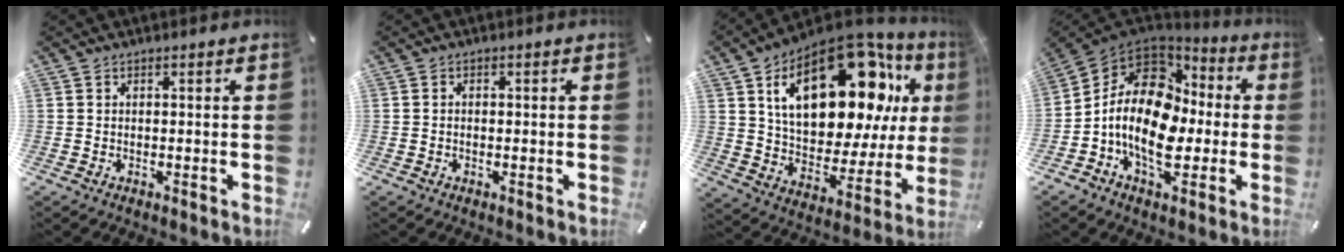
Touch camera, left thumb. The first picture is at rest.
{"total": 0.8, "force": [-0.3, 0.5, 0.4], "torque": [-0.008, 0.002, -0.007]}
{"total": 26.1, "force": [11.0, 14.0, 19.1], "torque": [-0.288, -0.064, 0.186]}
{"total": 17.2, "force": [-3.2, 12.1, 11.9], "torque": [-0.243, 0.016, -0.058]}